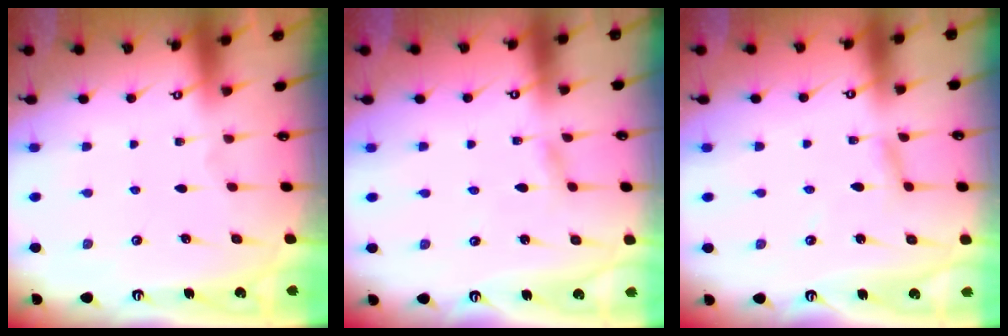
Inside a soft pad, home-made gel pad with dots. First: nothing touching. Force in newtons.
{"total": 2.3, "press": 2.3, "slide": 0.2}
{"total": 2.9, "press": 2.9, "slide": 0.3}